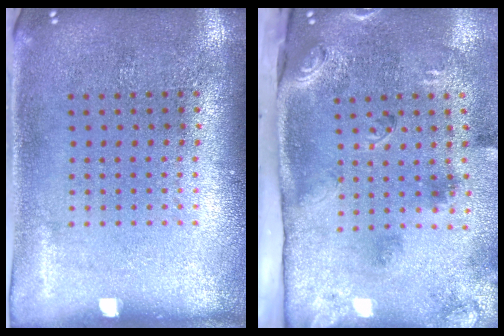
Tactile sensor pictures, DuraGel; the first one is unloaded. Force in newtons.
{"total": 3.3, "press": 2.1, "slide": 2.6}